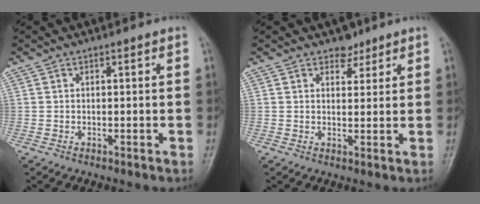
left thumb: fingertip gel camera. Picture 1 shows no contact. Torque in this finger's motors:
{"motor_torque": [0.51, 0.08, 0.08, -0.18, 0.02]}